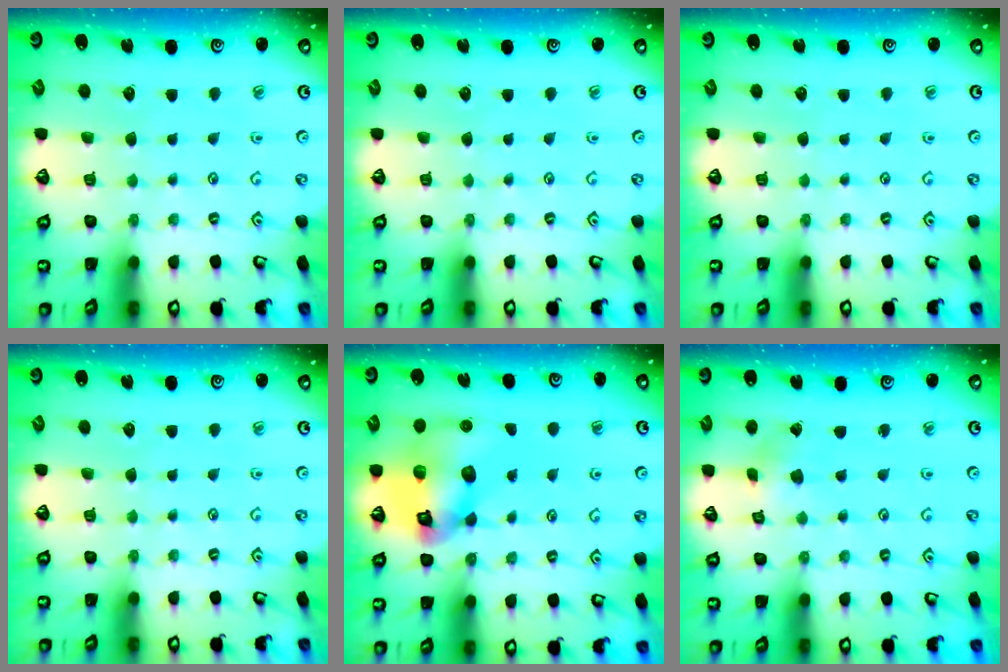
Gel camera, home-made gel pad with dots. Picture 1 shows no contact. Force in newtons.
{"total": 0.0}
{"total": 0.0}
{"total": 0.0}
{"total": 15.1, "press": 14.9, "slide": 2.3}
{"total": 2.3, "press": 2.3, "slide": 0.1}